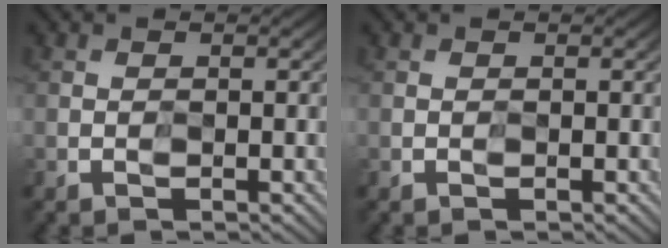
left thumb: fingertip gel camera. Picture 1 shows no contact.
{"total": 0.0}